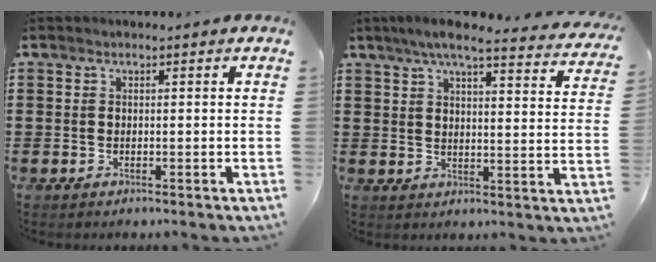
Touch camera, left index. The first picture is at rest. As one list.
[{"total": 6.5, "force": [5.4, 0.2, 3.6], "torque": [-0.086, -0.020, 0.093]}]